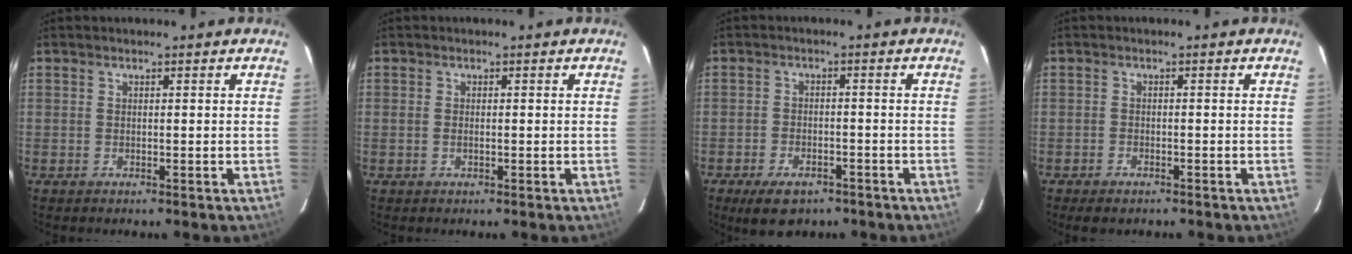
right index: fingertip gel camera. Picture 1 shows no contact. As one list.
[{"total": 1.1, "force": [-0.2, 0.7, 0.8], "torque": [-0.016, 0.000, -0.005]}, {"total": 7.3, "force": [-4.9, 3.6, 4.1], "torque": [-0.093, -0.008, -0.070]}, {"total": 2.4, "force": [-1.7, 1.1, 1.3], "torque": [-0.036, -0.007, -0.026]}]